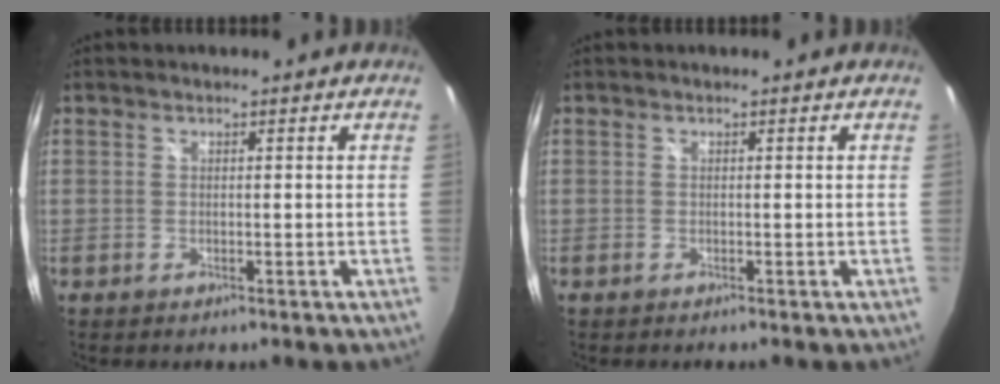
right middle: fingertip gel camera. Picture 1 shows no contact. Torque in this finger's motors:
{"motor_torque": [-0.38, -0.02, -0.01, -0.01]}